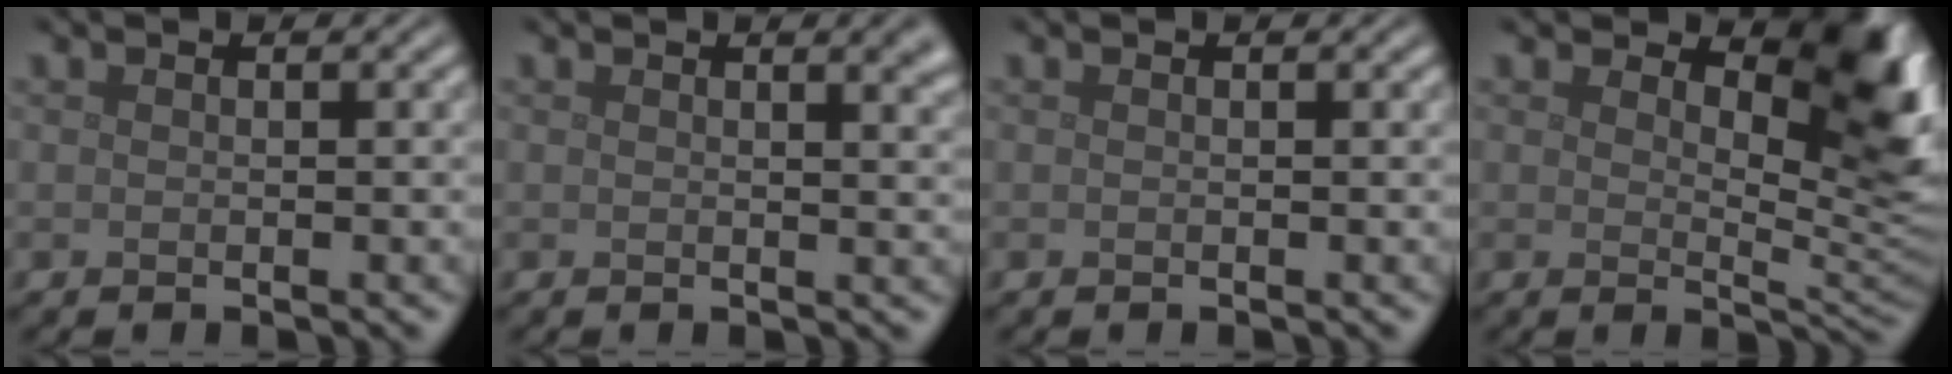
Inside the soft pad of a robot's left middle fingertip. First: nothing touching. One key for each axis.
{"total": 2.9, "fx": 1.6, "fy": 1.1, "fz": 2.1, "tx": -0.008, "ty": 0.006, "tz": 0.020}
{"total": 0.0}
{"total": 7.1, "fx": 3.4, "fy": 3.1, "fz": 5.4, "tx": -0.067, "ty": -0.008, "tz": 0.044}